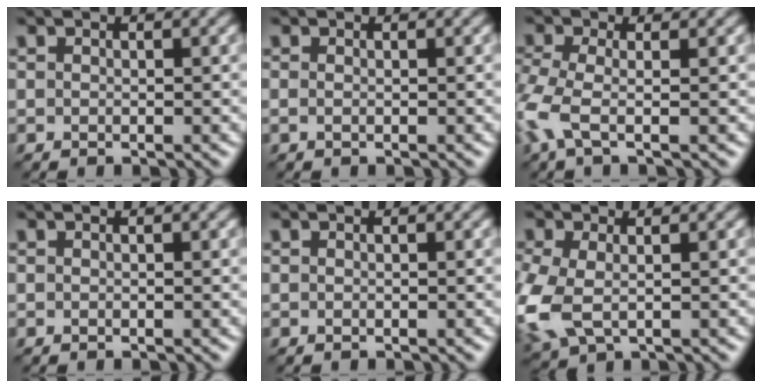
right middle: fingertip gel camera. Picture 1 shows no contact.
{"total": 0.0}
{"total": 4.4, "force": [-1.8, 1.6, 3.7], "torque": [-0.105, -0.005, -0.050]}
{"total": 0.0}
{"total": 0.0}
{"total": 6.3, "force": [-1.1, 4.0, 4.7], "torque": [-0.145, -0.018, -0.022]}